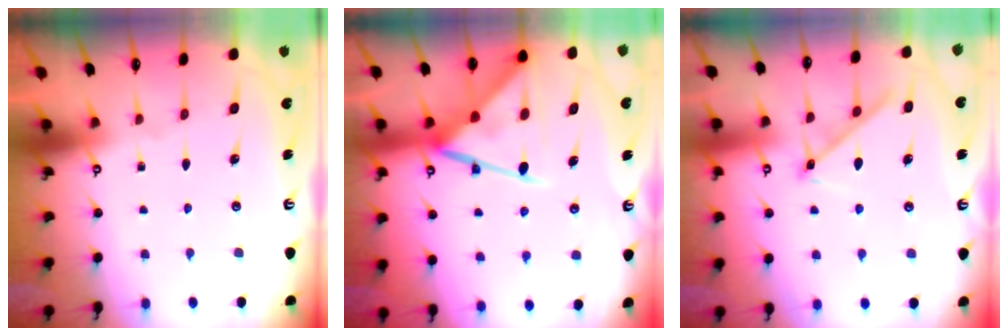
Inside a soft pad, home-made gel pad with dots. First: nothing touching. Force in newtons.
{"total": 16.5, "press": 16.5, "slide": 1.6}
{"total": 8.0, "press": 8.0, "slide": 0.5}